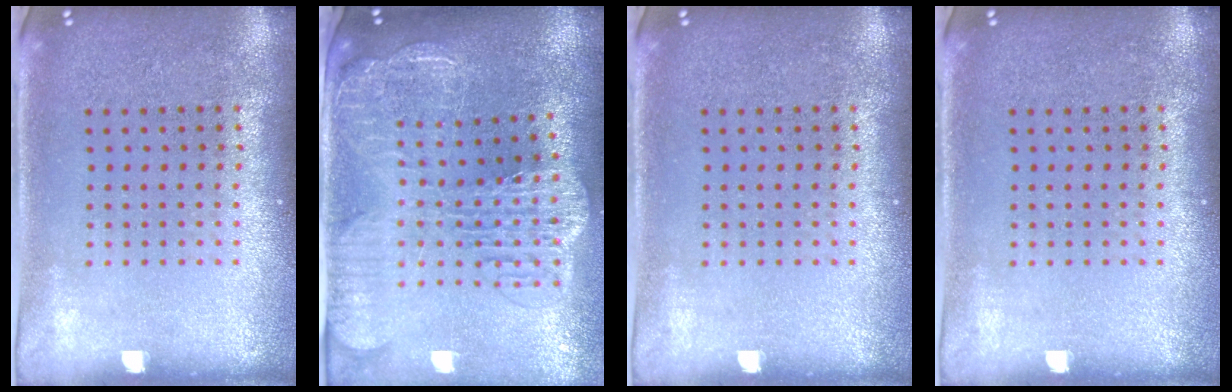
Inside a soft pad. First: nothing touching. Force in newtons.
{"total": 3.3, "press": 2.6, "slide": 1.9}
{"total": 0.0}
{"total": 0.0}